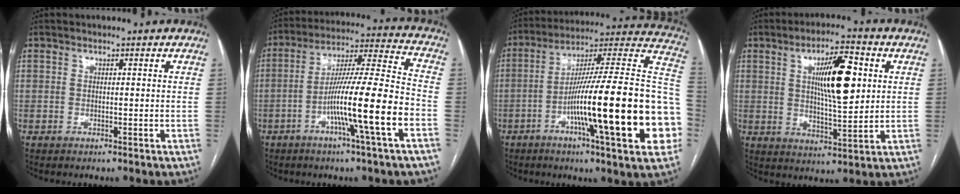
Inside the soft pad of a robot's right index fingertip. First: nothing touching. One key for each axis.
{"total": 15.6, "fx": -5.6, "fy": -0.9, "fz": 14.5, "tx": -0.252, "ty": 0.002, "tz": -0.099}
{"total": 29.9, "fx": -6.9, "fy": 2.2, "fz": 29.0, "tx": -0.348, "ty": 0.002, "tz": -0.119}
{"total": 11.6, "fx": 2.9, "fy": 2.6, "fz": 10.9, "tx": -0.184, "ty": 0.004, "tz": 0.048}